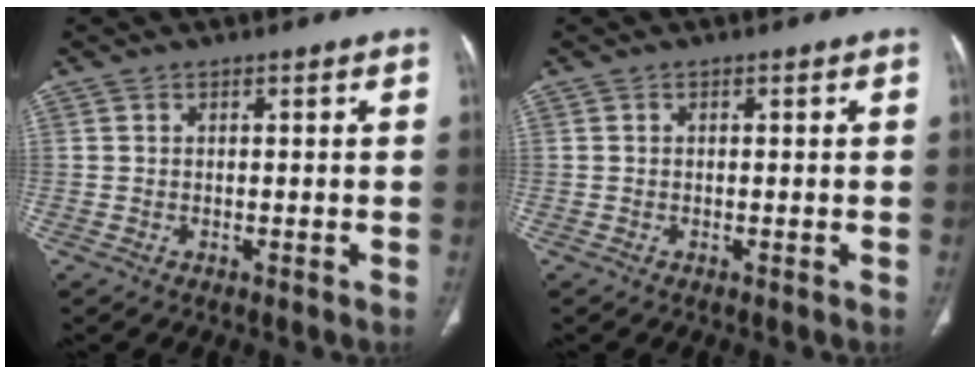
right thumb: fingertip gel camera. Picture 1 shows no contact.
{"total": 0.0}